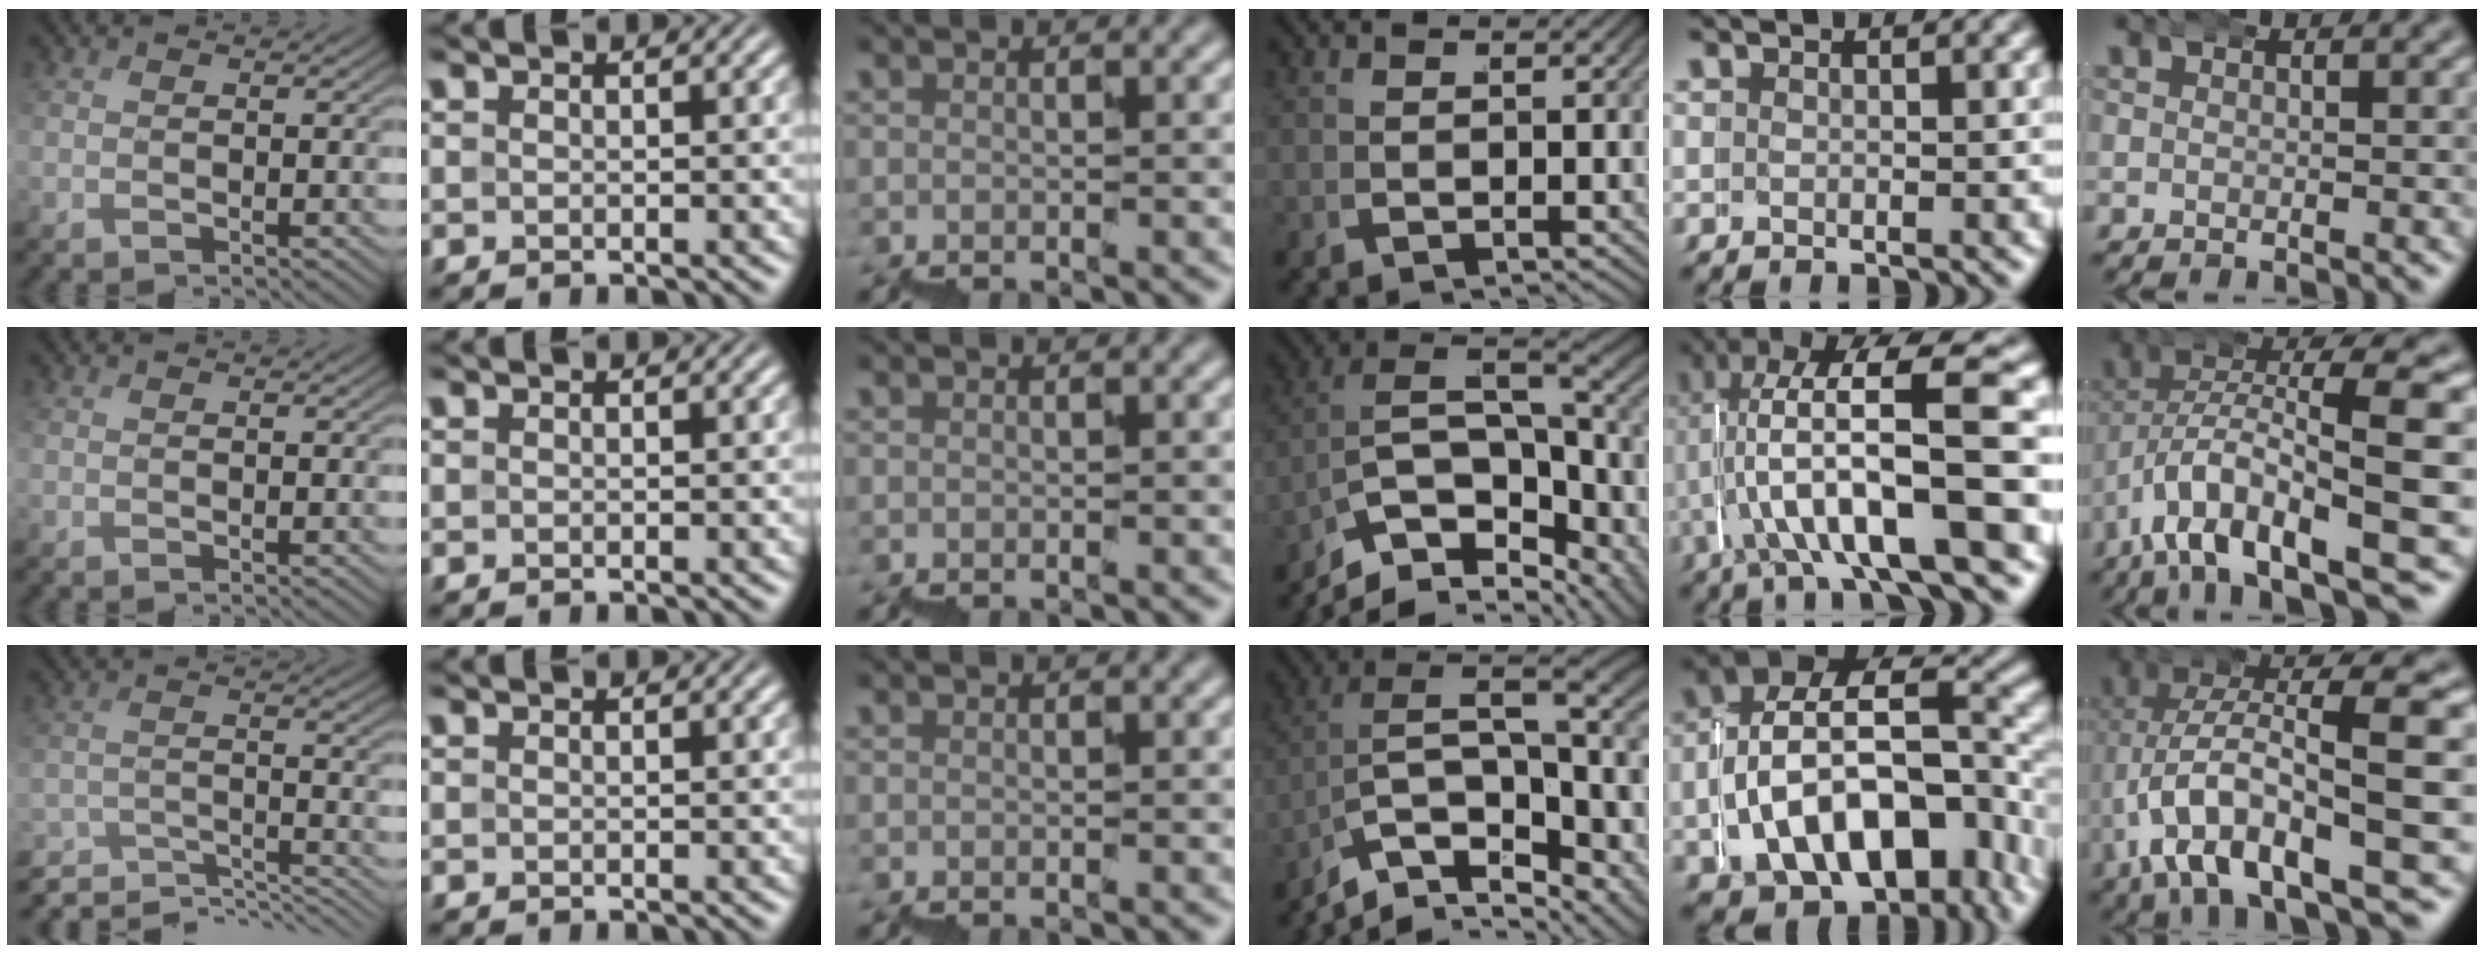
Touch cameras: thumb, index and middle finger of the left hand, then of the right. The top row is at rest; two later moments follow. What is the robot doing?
{"motion": "wrap", "object": "bubble wrap"}